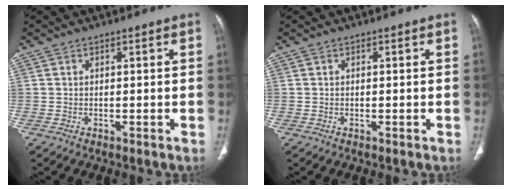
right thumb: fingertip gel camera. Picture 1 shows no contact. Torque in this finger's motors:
{"motor_torque": [-0.04, 0.05, -0.21, 0.20, 0.03]}